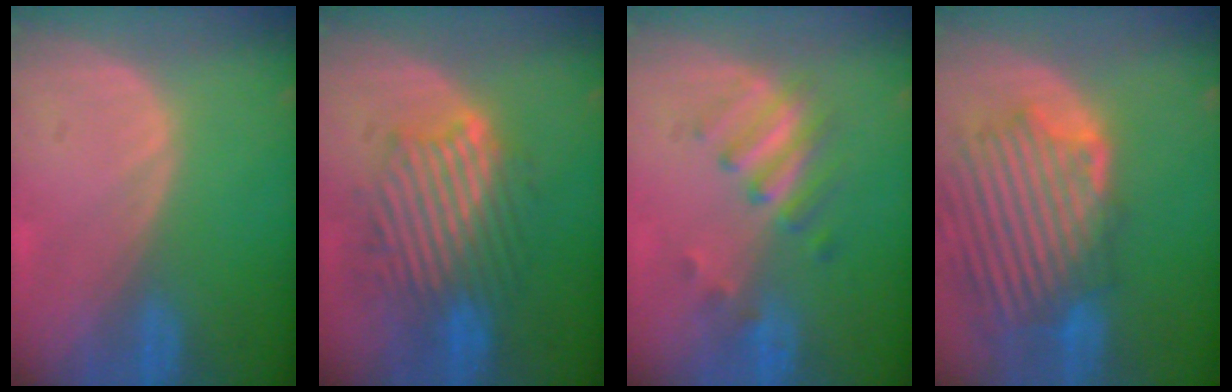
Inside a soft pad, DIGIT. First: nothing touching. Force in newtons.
{"total": 9.5, "press": 9.4, "slide": 1.5}
{"total": 5.1, "press": 5.0, "slide": 1.0}
{"total": 12.3, "press": 11.4, "slide": 4.5}